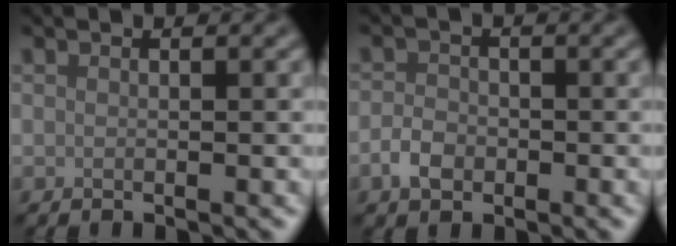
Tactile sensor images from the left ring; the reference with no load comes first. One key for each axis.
{"total": 2.3, "fx": -1.0, "fy": 1.6, "fz": 1.2, "tx": -0.022, "ty": 0.001, "tz": -0.024}